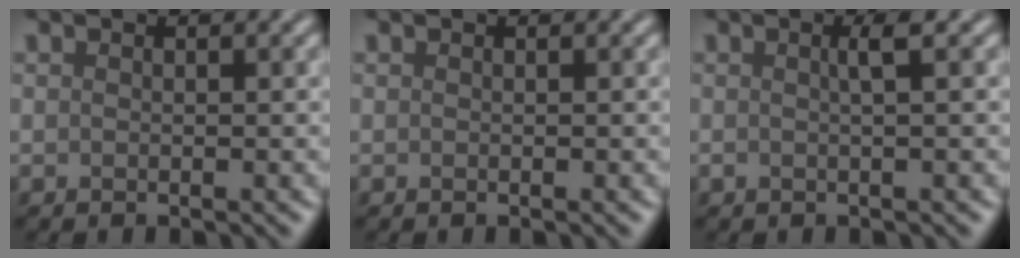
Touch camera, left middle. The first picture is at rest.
{"total": 0.0}
{"total": 1.5, "force": [-0.1, 0.2, 1.5], "torque": [-0.026, 0.005, 0.001]}